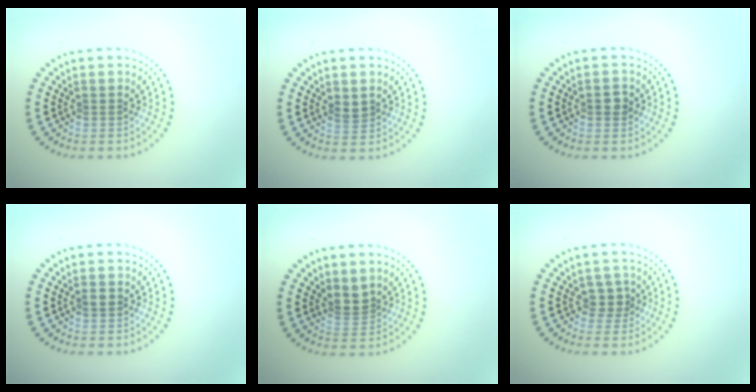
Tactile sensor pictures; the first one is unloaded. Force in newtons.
{"total": 1.2, "press": 1.2, "slide": 0.3}
{"total": 1.3, "press": 1.3, "slide": 0.1}
{"total": 1.2, "press": 1.2, "slide": 0.1}
{"total": 2.1, "press": 1.7, "slide": 1.3}
{"total": 1.8, "press": 1.4, "slide": 1.1}